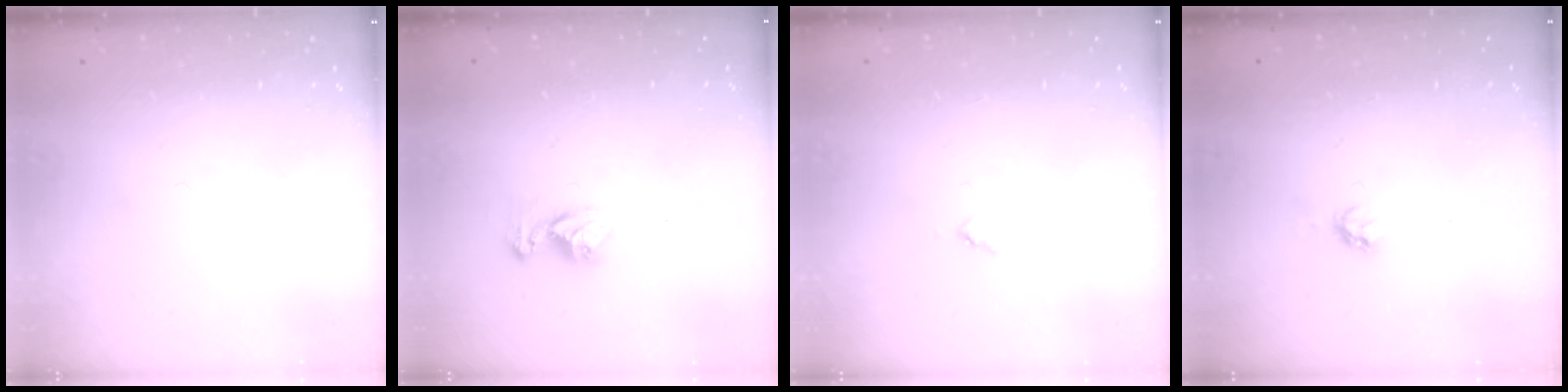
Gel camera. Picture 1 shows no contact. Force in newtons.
{"total": 8.2, "press": 8.2, "slide": 0.8}
{"total": 3.0, "press": 3.0, "slide": 0.3}
{"total": 2.8, "press": 2.8, "slide": 0.2}